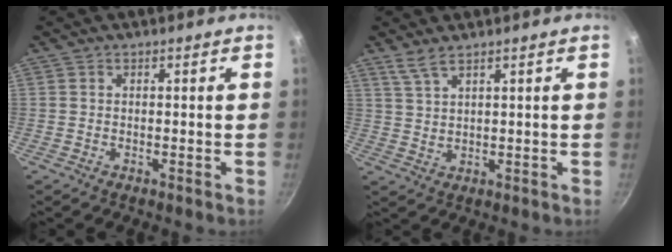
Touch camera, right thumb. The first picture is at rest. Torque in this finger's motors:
{"motor_torque": [-0.59, 0.50, -0.20, 0.00, 0.07]}